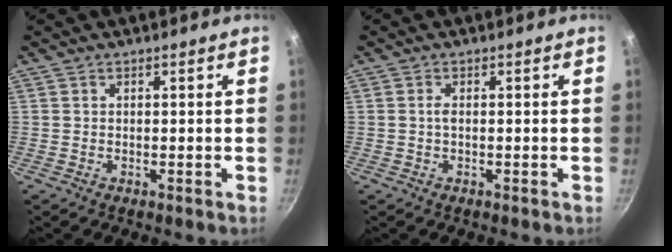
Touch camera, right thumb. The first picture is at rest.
{"total": 1.1, "force": [-0.1, 0.5, 1.0], "torque": [-0.019, 0.003, -0.002]}